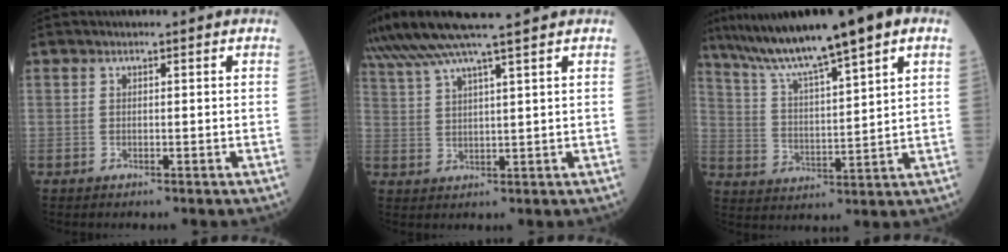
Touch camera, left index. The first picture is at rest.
{"total": 11.8, "force": [9.8, -1.5, 6.3], "torque": [-0.116, 0.023, 0.166]}
{"total": 15.7, "force": [11.3, 0.5, 10.9], "torque": [-0.180, 0.025, 0.188]}